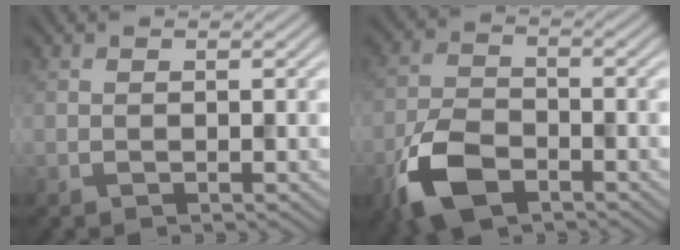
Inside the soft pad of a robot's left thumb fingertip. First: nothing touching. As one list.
[{"total": 8.4, "force": [-4.8, 4.3, 5.4], "torque": [-0.124, -0.009, -0.103]}]